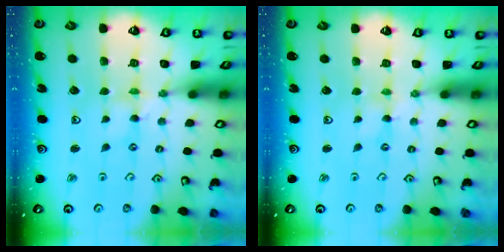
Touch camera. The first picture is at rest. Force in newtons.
{"total": 0.0}